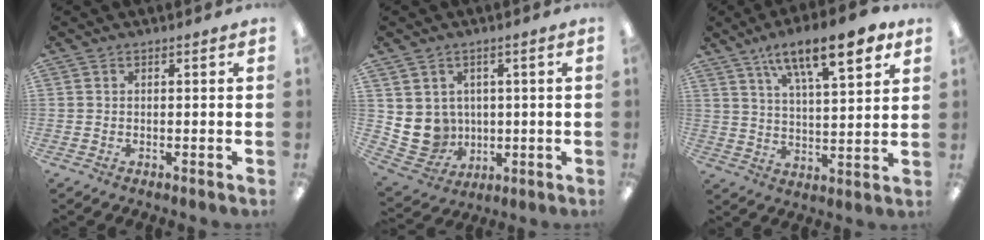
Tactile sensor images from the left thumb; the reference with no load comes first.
{"total": 7.1, "force": [1.1, 7.0, 0.8], "torque": [-0.045, -0.014, 0.030]}
{"total": 14.8, "force": [9.9, 4.7, 9.9], "torque": [-0.151, -0.048, 0.159]}